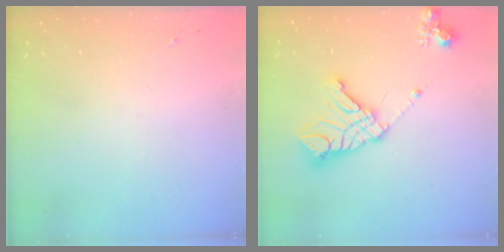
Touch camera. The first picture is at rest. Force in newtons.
{"total": 17.2, "press": 17.0, "slide": 2.4}